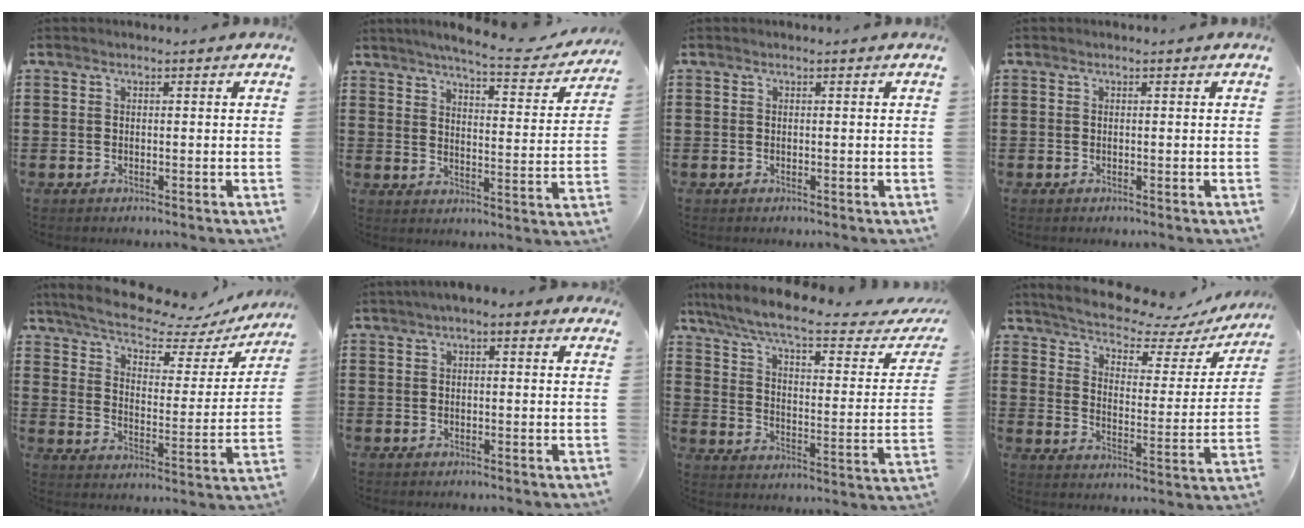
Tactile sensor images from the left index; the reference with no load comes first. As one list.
[{"total": 6.2, "force": [5.5, 0.1, 2.9], "torque": [-0.064, -0.035, 0.087]}, {"total": 0.0}, {"total": 0.0}, {"total": 7.1, "force": [6.1, 1.4, 3.3], "torque": [-0.084, -0.039, 0.100]}, {"total": 1.8, "force": [0.7, 0.6, 1.6], "torque": [-0.031, 0.006, 0.011]}, {"total": 8.0, "force": [6.4, 0.3, 4.9], "torque": [-0.119, -0.042, 0.106]}, {"total": 5.3, "force": [5.0, 0.6, 1.8], "torque": [-0.062, -0.035, 0.078]}]